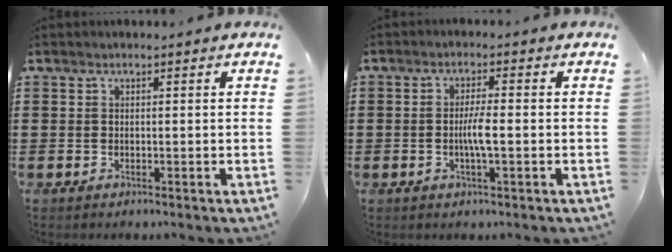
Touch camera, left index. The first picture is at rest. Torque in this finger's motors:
{"motor_torque": [0.27, 0.19, 0.12, 0.07]}